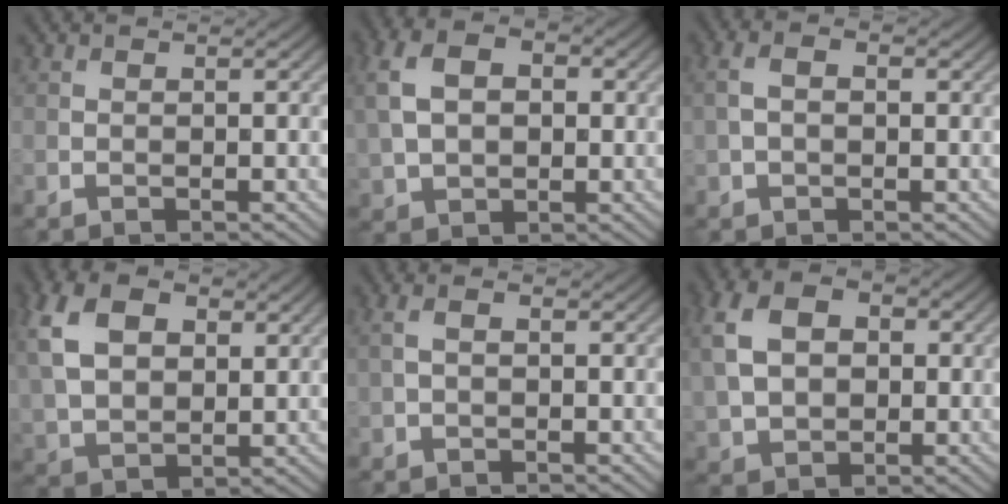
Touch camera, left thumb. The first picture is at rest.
{"total": 8.0, "force": [1.4, 5.5, 5.7], "torque": [-0.135, 0.002, 0.022]}
{"total": 3.2, "force": [0.4, 2.0, 2.5], "torque": [-0.058, 0.005, 0.005]}
{"total": 11.7, "force": [4.0, 7.5, 8.0], "torque": [-0.206, 0.007, 0.077]}
{"total": 1.8, "force": [0.2, 0.9, 1.5], "torque": [-0.038, 0.007, 0.000]}
{"total": 9.2, "force": [1.6, 6.6, 6.2], "torque": [-0.148, 0.005, 0.024]}